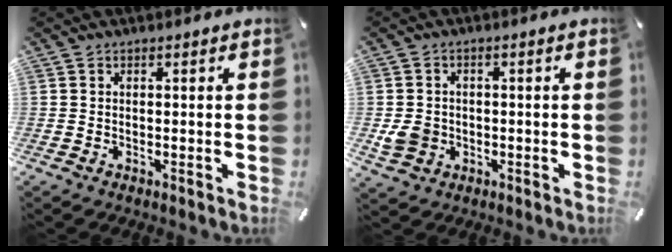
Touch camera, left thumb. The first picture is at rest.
{"total": 5.2, "force": [-1.2, 4.6, 2.1], "torque": [-0.041, 0.004, -0.021]}